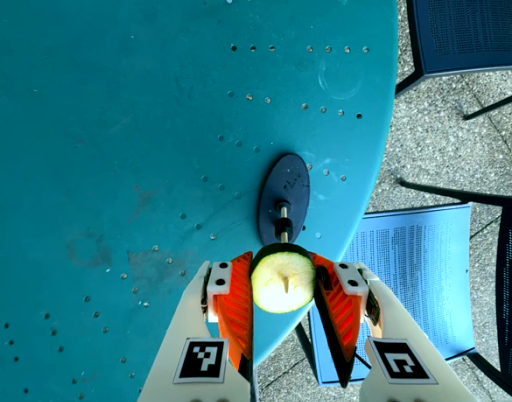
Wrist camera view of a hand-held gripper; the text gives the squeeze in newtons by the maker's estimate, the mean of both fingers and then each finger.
{"total": 14.6, "left": 14.6, "right": 14.5}